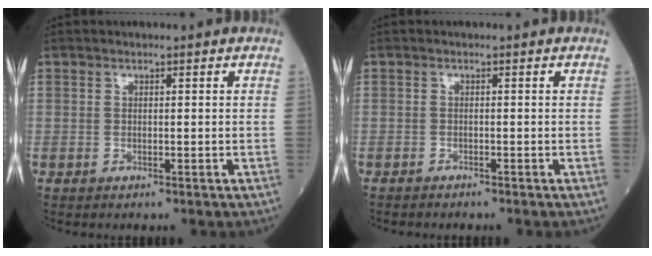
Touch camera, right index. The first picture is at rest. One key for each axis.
{"total": 1.2, "fx": -1.1, "fy": 0.1, "fz": 0.3, "tx": -0.008, "ty": -0.002, "tz": -0.019}